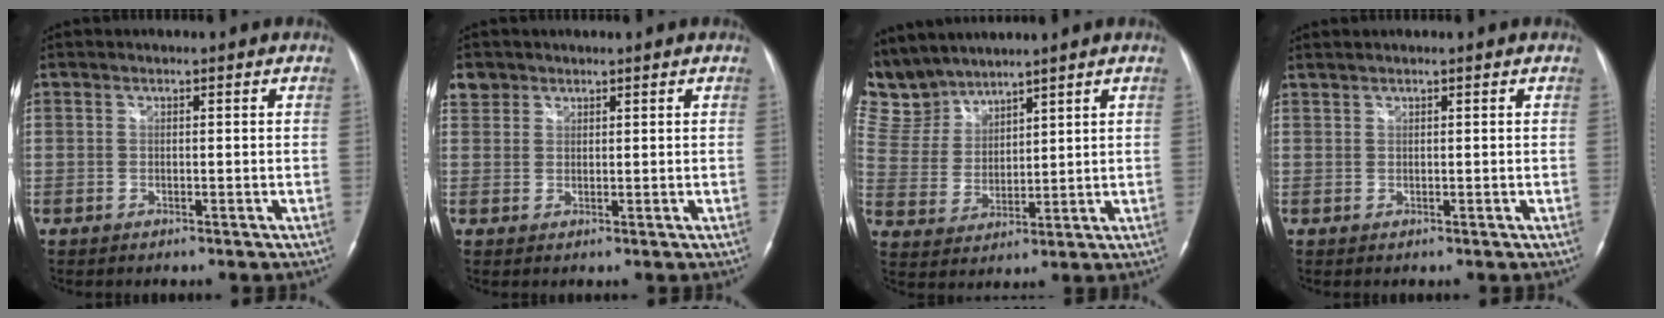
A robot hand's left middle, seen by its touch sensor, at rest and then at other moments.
{"total": 2.7, "force": [1.8, 1.9, 0.1], "torque": [0.002, 0.010, 0.033]}
{"total": 8.8, "force": [8.5, 2.0, 0.4], "torque": [-0.030, 0.014, 0.193]}
{"total": 0.8, "force": [0.8, 0.0, 0.1], "torque": [-0.007, 0.007, 0.021]}